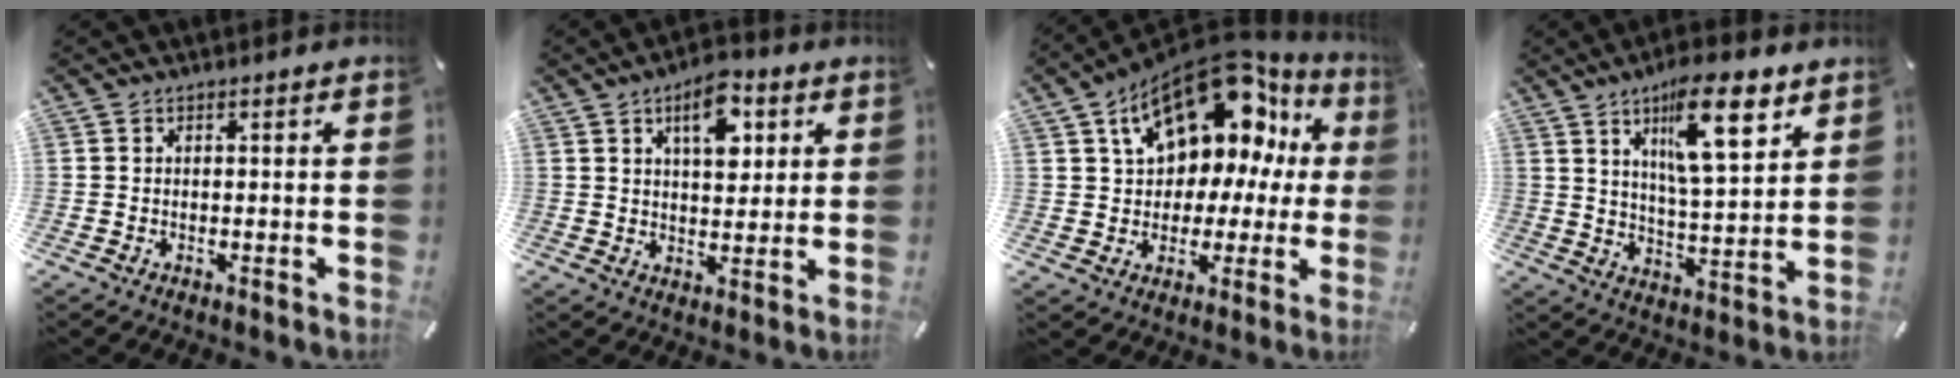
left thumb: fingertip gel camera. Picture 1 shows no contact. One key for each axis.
{"total": 10.0, "fx": 4.4, "fy": 5.4, "fz": 7.1, "tx": -0.099, "ty": -0.009, "tz": 0.073}
{"total": 17.8, "fx": 9.3, "fy": 11.0, "fz": 10.6, "tx": -0.164, "ty": -0.057, "tz": 0.161}
{"total": 15.9, "fx": 8.5, "fy": 5.8, "fz": 12.1, "tx": -0.175, "ty": -0.034, "tz": 0.135}